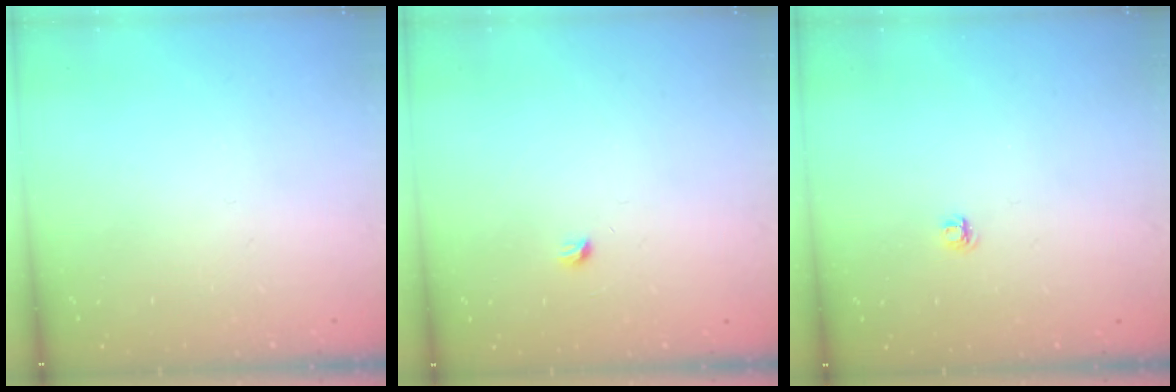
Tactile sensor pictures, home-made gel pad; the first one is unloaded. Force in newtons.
{"total": 2.9, "press": 2.9, "slide": 0.4}
{"total": 4.1, "press": 4.1, "slide": 0.5}